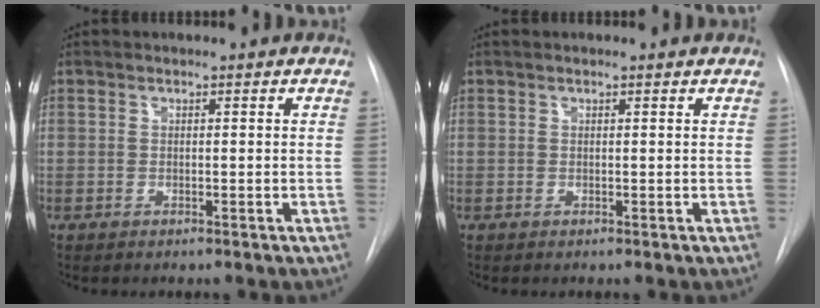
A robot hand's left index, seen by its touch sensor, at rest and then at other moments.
{"total": 0.6, "force": [0.5, 0.0, 0.2], "torque": [-0.009, 0.008, 0.007]}